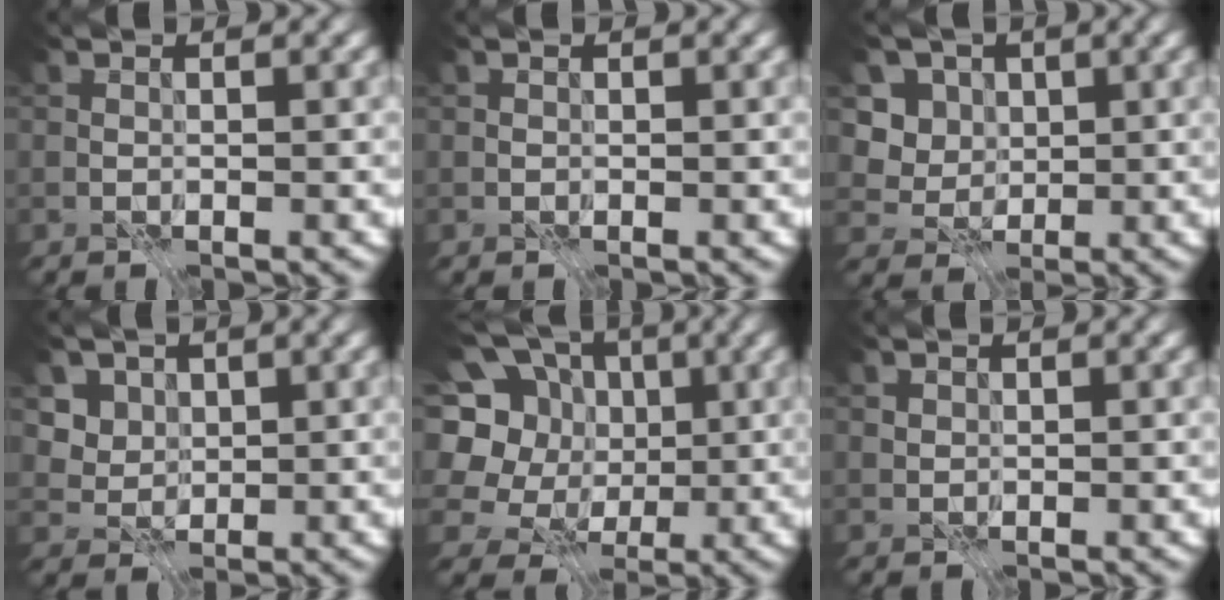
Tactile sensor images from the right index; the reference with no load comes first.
{"total": 0.0}
{"total": 6.0, "force": [2.4, 5.0, 2.2], "torque": [-0.051, -0.008, 0.037]}
{"total": 4.7, "force": [2.4, 3.7, 1.6], "torque": [-0.045, -0.014, 0.049]}
{"total": 11.2, "force": [2.2, 9.5, 5.4], "torque": [-0.137, 0.031, 0.009]}
{"total": 0.7, "force": [0.4, 0.5, 0.1], "torque": [-0.001, 0.000, 0.009]}